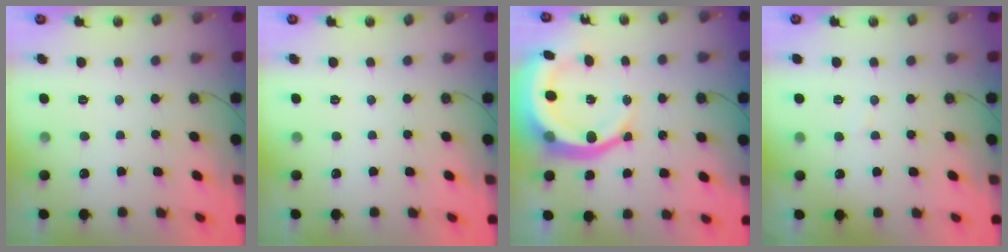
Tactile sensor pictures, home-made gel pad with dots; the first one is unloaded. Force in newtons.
{"total": 0.0}
{"total": 16.2, "press": 16.0, "slide": 2.6}
{"total": 3.6, "press": 3.6, "slide": 0.4}